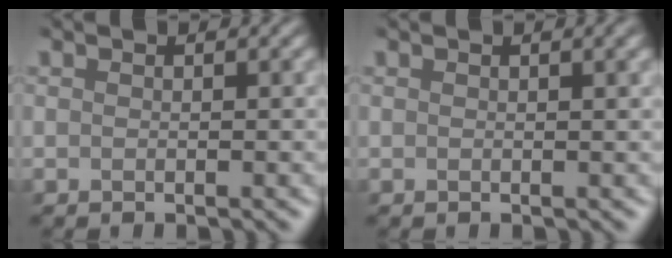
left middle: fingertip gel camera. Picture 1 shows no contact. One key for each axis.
{"total": 0.8, "fx": 0.3, "fy": 0.2, "fz": 0.7, "tx": -0.005, "ty": -0.002, "tz": -0.001}